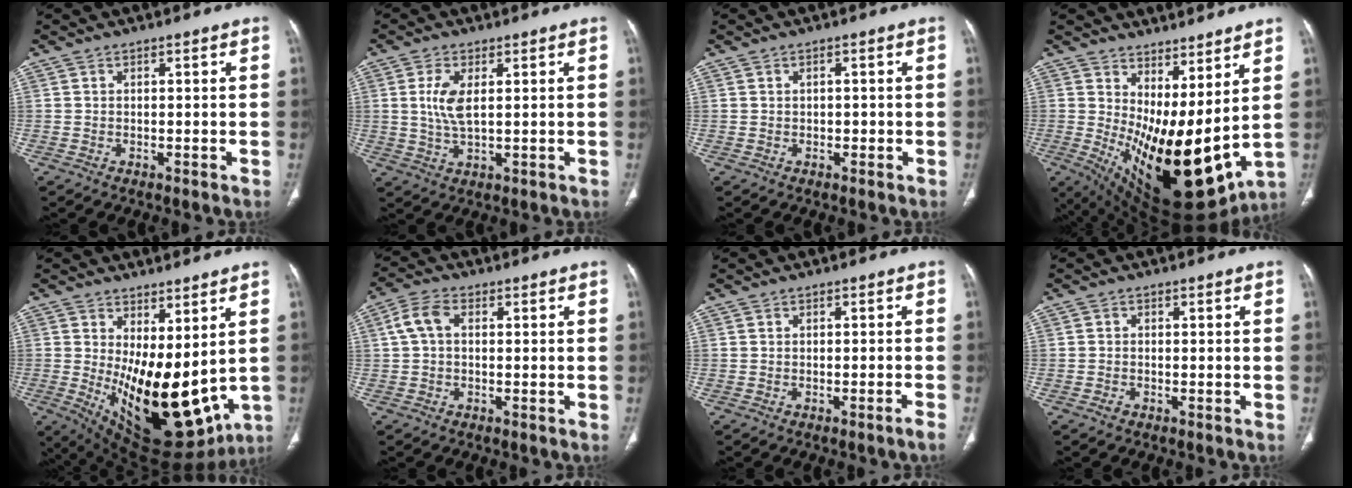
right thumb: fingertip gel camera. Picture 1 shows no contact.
{"total": 5.6, "force": [1.2, 2.5, 4.9], "torque": [-0.109, -0.007, 0.027]}
{"total": 0.8, "force": [0.0, 0.7, 0.4], "torque": [-0.004, 0.003, -0.001]}
{"total": 20.2, "force": [4.2, 7.8, 18.1], "torque": [-0.288, -0.065, 0.090]}
{"total": 19.6, "force": [1.2, 9.2, 17.2], "torque": [-0.252, -0.052, 0.053]}
{"total": 4.7, "force": [0.7, 2.9, 3.6], "torque": [-0.077, 0.015, 0.009]}
{"total": 1.3, "force": [-0.9, -0.3, 0.8], "torque": [-0.018, 0.002, -0.011]}
{"total": 1.0, "force": [-0.6, 0.6, 0.4], "torque": [-0.008, 0.002, -0.012]}